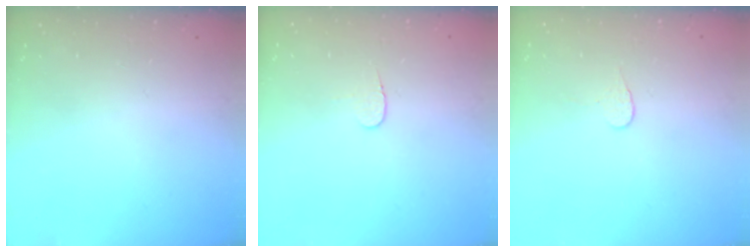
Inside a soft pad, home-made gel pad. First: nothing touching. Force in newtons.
{"total": 4.0, "press": 4.0, "slide": 0.4}
{"total": 3.7, "press": 3.7, "slide": 0.4}